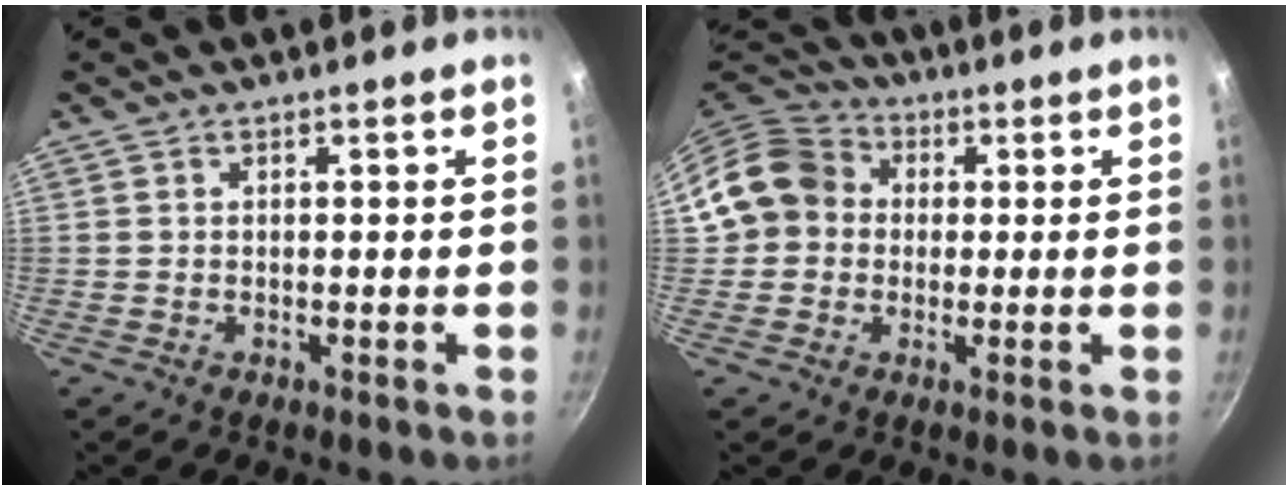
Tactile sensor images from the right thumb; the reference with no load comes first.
{"total": 11.0, "force": [0.9, 9.8, 4.8], "torque": [-0.054, 0.029, -0.001]}